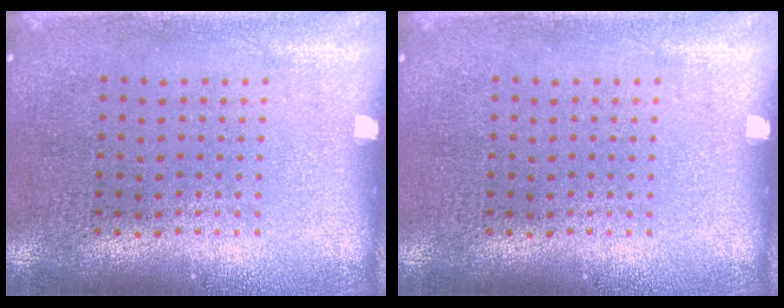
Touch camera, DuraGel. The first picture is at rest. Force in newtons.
{"total": 0.0}